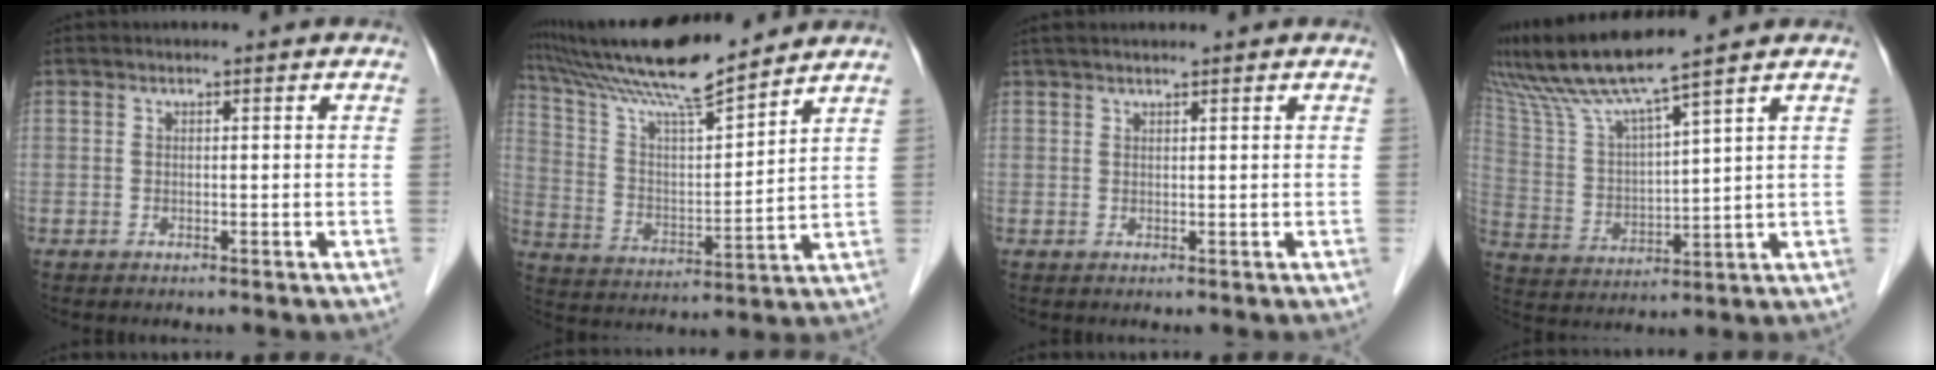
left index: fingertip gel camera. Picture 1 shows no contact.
{"total": 15.1, "force": [13.2, 0.0, 7.3], "torque": [-0.138, 0.005, 0.236]}
{"total": 2.5, "force": [1.7, -0.3, 1.8], "torque": [-0.022, 0.028, 0.032]}
{"total": 10.0, "force": [7.6, -1.6, 6.3], "torque": [-0.128, -0.001, 0.152]}